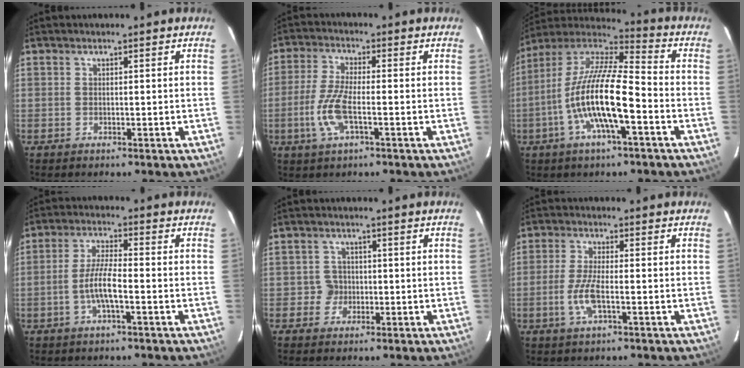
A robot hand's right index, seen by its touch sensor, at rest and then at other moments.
{"total": 7.7, "force": [-2.4, 2.0, 7.0], "torque": [-0.155, -0.003, -0.049]}
{"total": 17.1, "force": [-5.7, 3.8, 15.7], "torque": [-0.294, -0.011, -0.113]}
{"total": 5.9, "force": [-2.1, 0.8, 5.4], "torque": [-0.112, 0.004, -0.041]}
{"total": 2.7, "force": [-0.6, 2.6, -0.3], "torque": [0.011, 0.015, -0.007]}
{"total": 5.3, "force": [-1.8, 0.9, 4.9], "torque": [-0.105, -0.004, -0.036]}